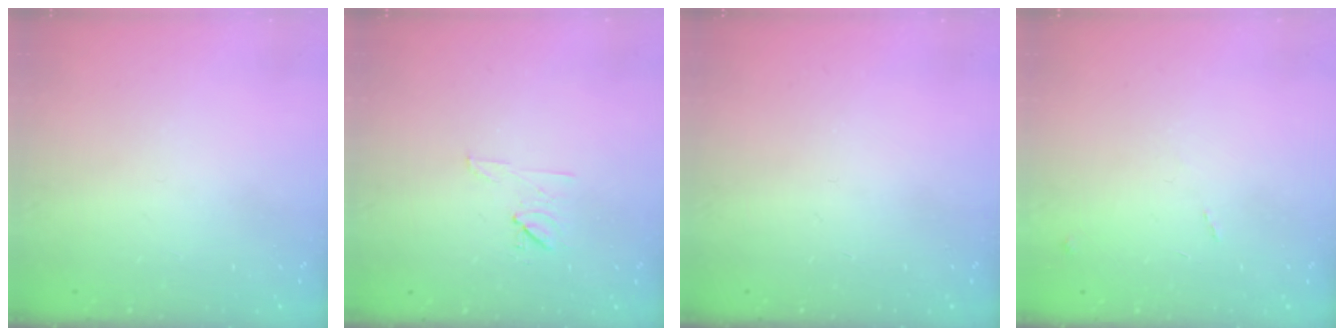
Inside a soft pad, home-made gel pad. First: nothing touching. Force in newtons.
{"total": 6.7, "press": 6.6, "slide": 1.1}
{"total": 0.0}
{"total": 6.8, "press": 6.8, "slide": 0.6}